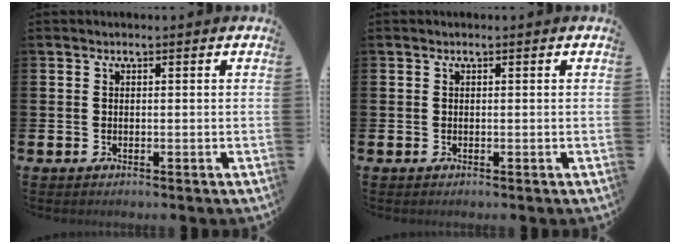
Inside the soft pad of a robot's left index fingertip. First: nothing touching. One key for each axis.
{"total": 0.0}